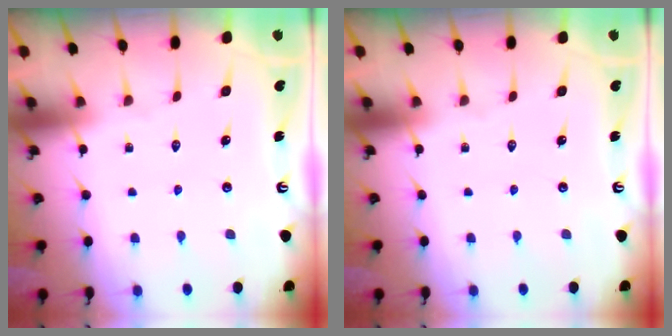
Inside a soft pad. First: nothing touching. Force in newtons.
{"total": 0.0}